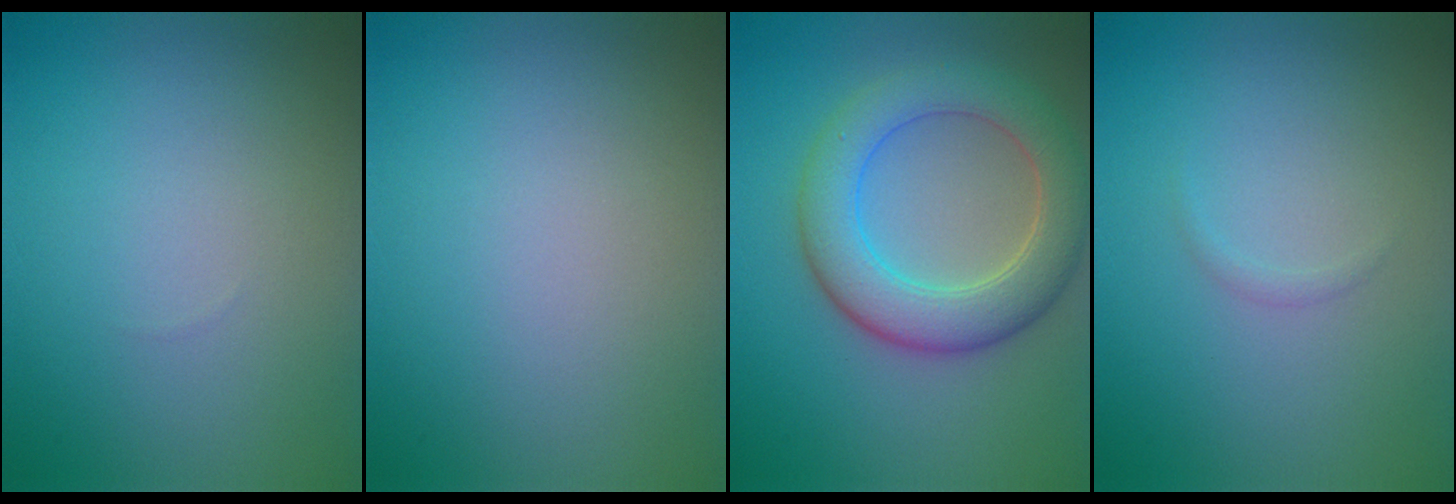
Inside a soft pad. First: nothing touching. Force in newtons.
{"total": 0.0}
{"total": 6.4, "press": 6.4, "slide": 0.4}
{"total": 0.5, "press": 0.5, "slide": 0.0}